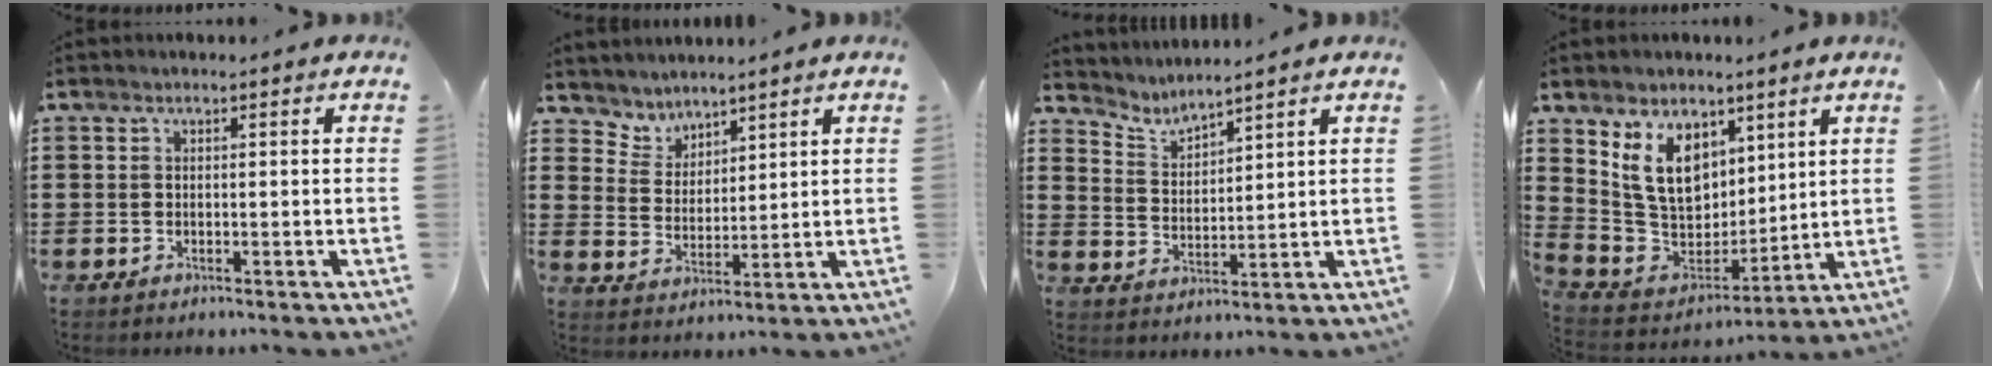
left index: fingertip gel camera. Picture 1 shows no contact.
{"total": 4.2, "force": [3.7, 1.7, -0.5], "torque": [-0.013, -0.013, 0.069]}
{"total": 3.4, "force": [3.4, 0.0, 0.2], "torque": [-0.020, -0.016, 0.059]}
{"total": 11.2, "force": [5.5, 8.2, 5.4], "torque": [-0.144, -0.012, 0.111]}